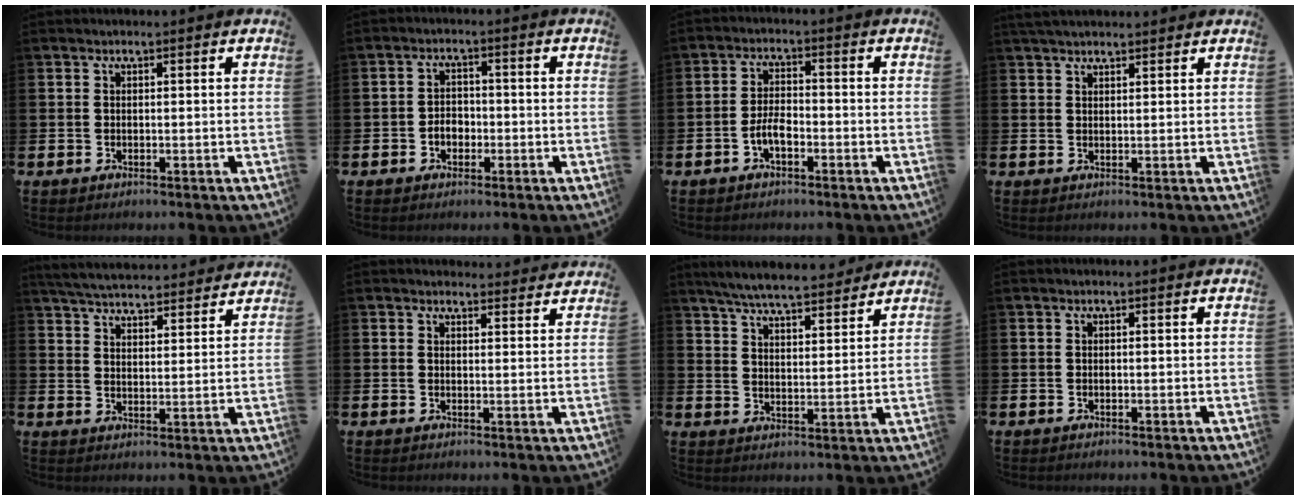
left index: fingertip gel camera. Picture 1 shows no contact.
{"total": 2.6, "force": [-1.0, 2.0, 1.2], "torque": [-0.013, -0.001, -0.024]}
{"total": 3.4, "force": [-1.5, 1.5, 2.7], "torque": [-0.050, 0.003, -0.032]}
{"total": 2.7, "force": [2.5, 0.6, 0.7], "torque": [-0.018, -0.002, 0.046]}
{"total": 5.7, "force": [5.6, 0.7, 0.7], "torque": [-0.031, -0.037, 0.099]}
{"total": 2.4, "force": [2.3, 0.5, -0.1], "torque": [0.007, -0.012, 0.041]}
{"total": 5.9, "force": [5.7, 0.6, 1.5], "torque": [-0.047, -0.032, 0.099]}
{"total": 0.0}